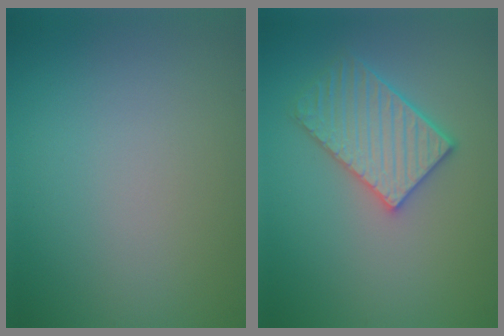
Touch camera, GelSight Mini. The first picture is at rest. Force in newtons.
{"total": 4.0, "press": 3.8, "slide": 1.4}